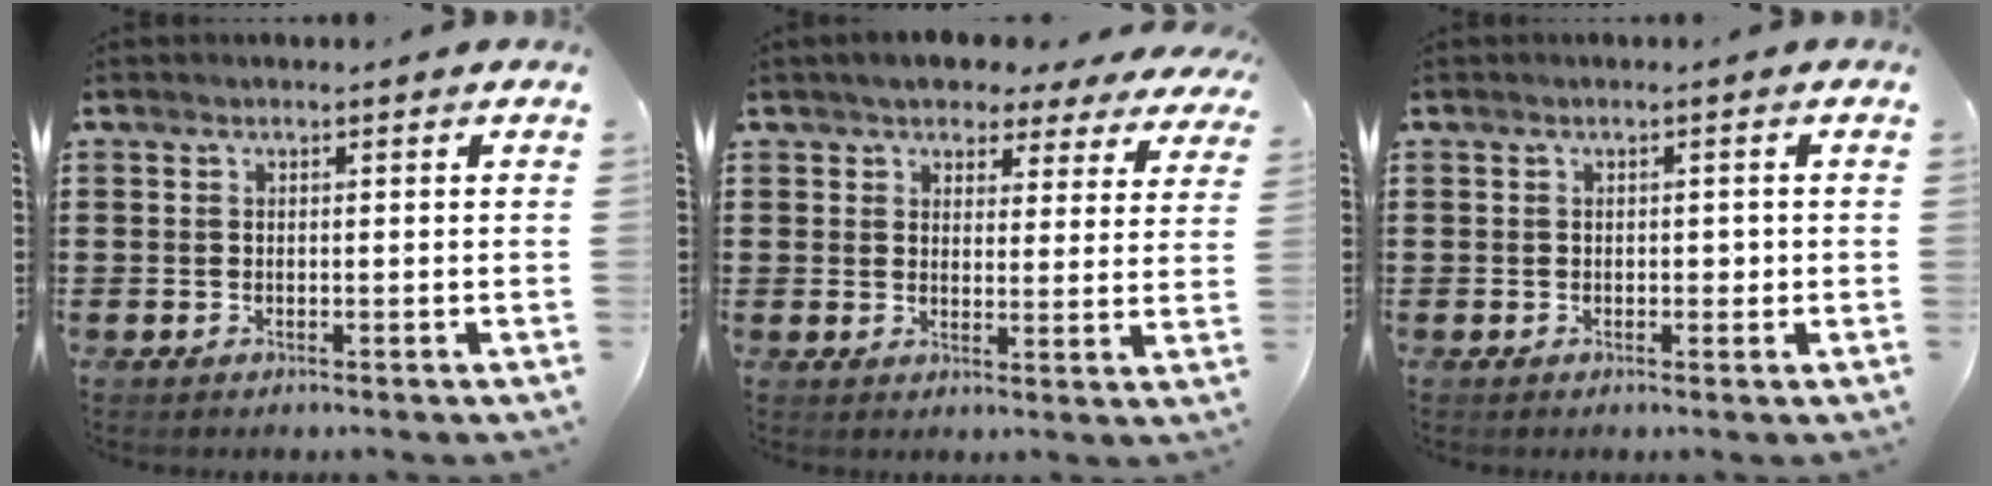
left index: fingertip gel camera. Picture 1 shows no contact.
{"total": 4.6, "force": [4.2, 1.7, 0.5], "torque": [-0.027, -0.017, 0.073]}
{"total": 1.2, "force": [-0.1, 0.7, 0.9], "torque": [-0.017, 0.005, -0.004]}